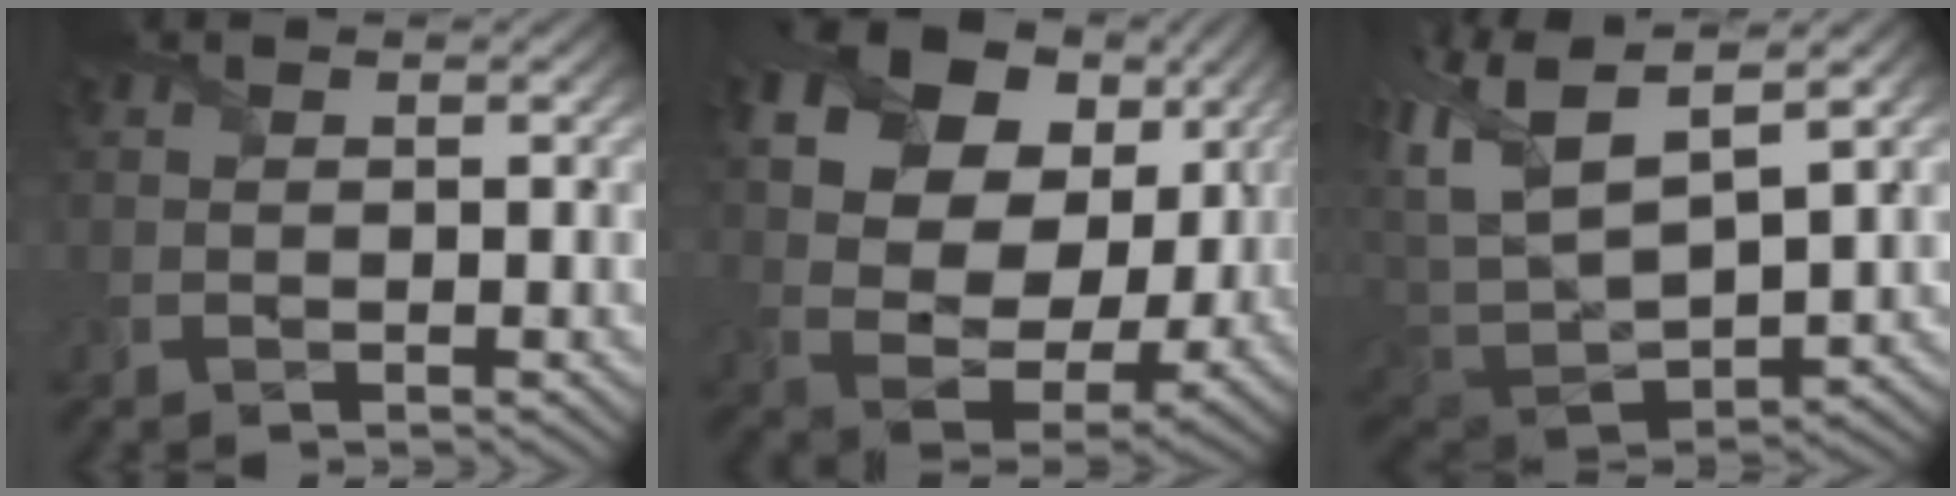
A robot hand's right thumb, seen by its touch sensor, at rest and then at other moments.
{"total": 19.5, "force": [7.4, 13.2, 12.4], "torque": [-0.279, 0.039, 0.160]}
{"total": 14.2, "force": [4.1, 5.8, 12.3], "torque": [-0.284, -0.002, 0.087]}